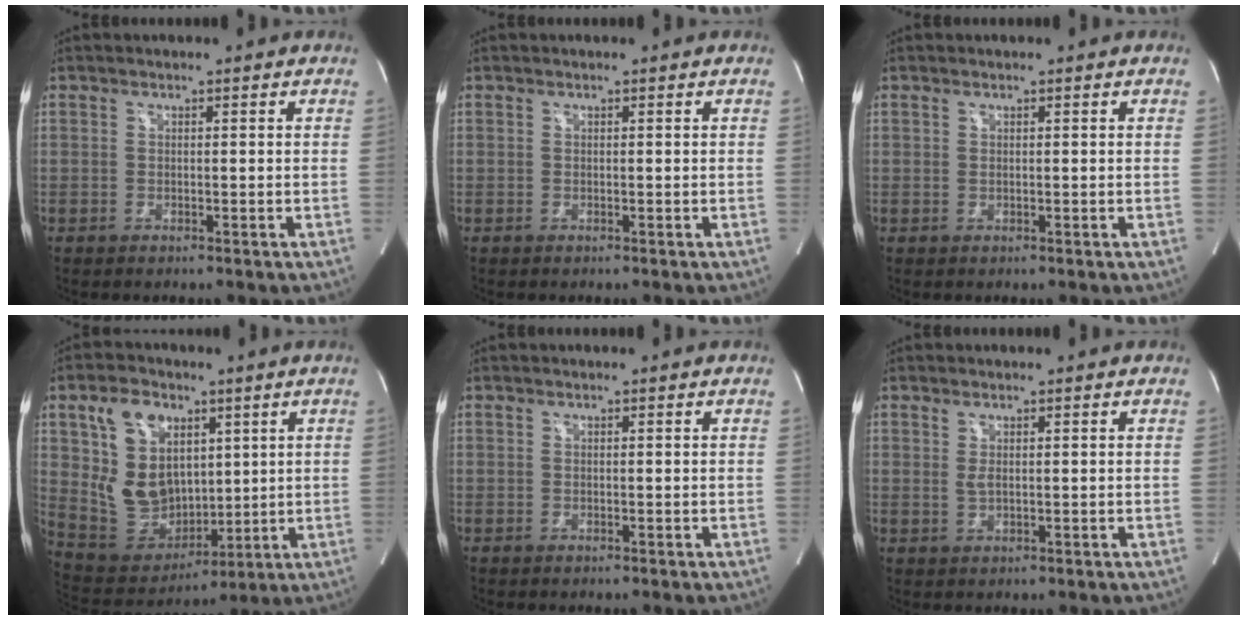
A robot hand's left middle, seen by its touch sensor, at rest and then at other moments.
{"total": 0.0}
{"total": 0.0}
{"total": 13.2, "force": [4.7, 8.9, 8.5], "torque": [-0.186, 0.022, 0.107]}
{"total": 0.0}
{"total": 1.1, "force": [0.4, 0.3, 1.0], "torque": [-0.023, -0.004, 0.011]}